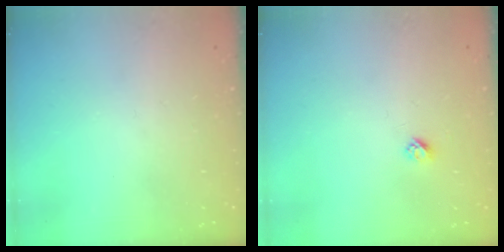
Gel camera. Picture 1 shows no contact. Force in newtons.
{"total": 2.7, "press": 2.6, "slide": 0.3}